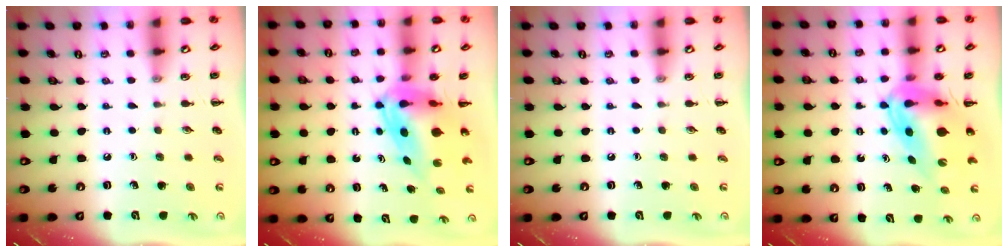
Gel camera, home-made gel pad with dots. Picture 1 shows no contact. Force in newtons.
{"total": 9.3, "press": 8.9, "slide": 2.6}
{"total": 0.0}
{"total": 12.1, "press": 11.6, "slide": 3.5}